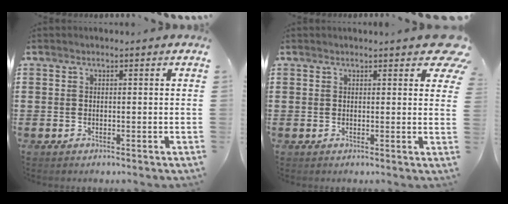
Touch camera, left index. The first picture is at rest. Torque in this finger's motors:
{"motor_torque": [1.42, -0.72, 1.00, 0.14]}